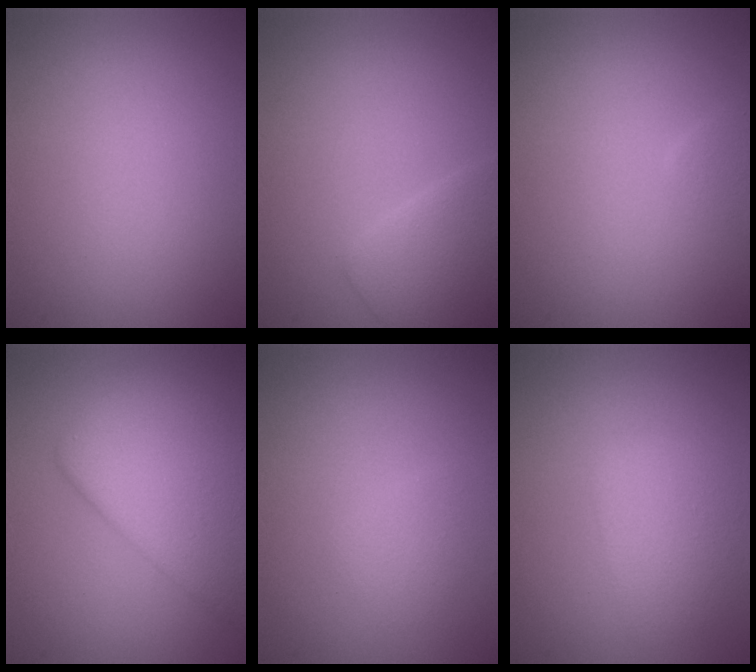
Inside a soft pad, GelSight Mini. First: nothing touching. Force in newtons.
{"total": 2.9, "press": 2.9, "slide": 0.1}
{"total": 0.8, "press": 0.8, "slide": 0.1}
{"total": 7.3, "press": 7.3, "slide": 0.5}
{"total": 1.1, "press": 1.1, "slide": 0.0}
{"total": 2.5, "press": 2.5, "slide": 0.1}